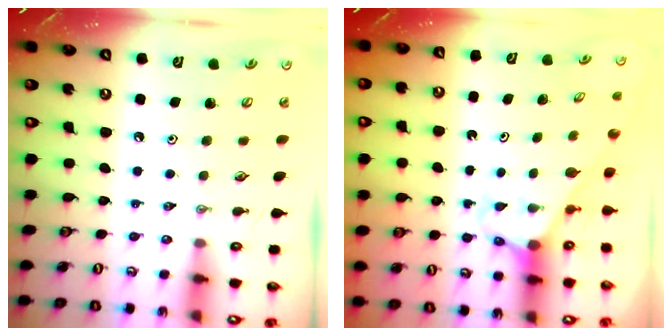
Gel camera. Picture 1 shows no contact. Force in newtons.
{"total": 2.6, "press": 2.6, "slide": 0.1}